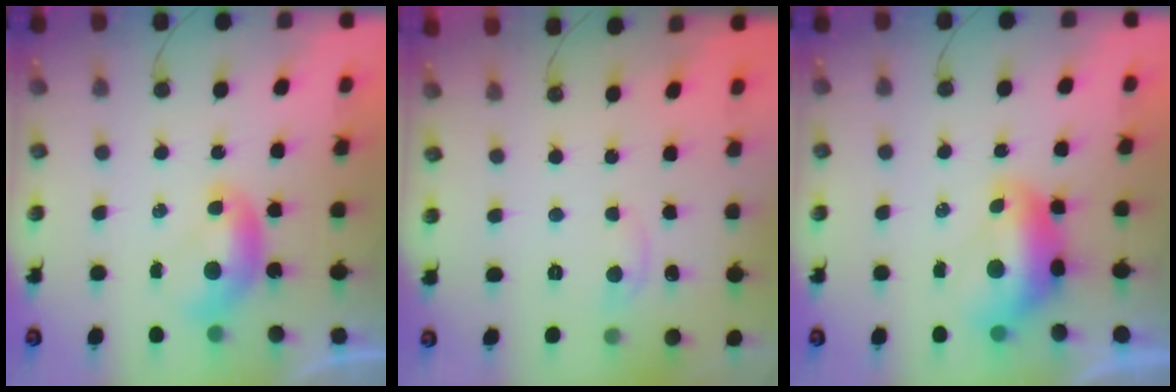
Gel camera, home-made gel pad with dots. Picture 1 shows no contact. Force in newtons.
{"total": 0.8, "press": 0.6, "slide": 0.6}
{"total": 2.8, "press": 2.7, "slide": 0.7}